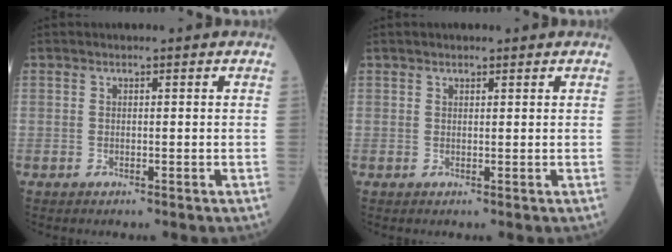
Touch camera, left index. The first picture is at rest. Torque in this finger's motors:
{"motor_torque": [-0.12, 0.05, 0.01, 0.01]}